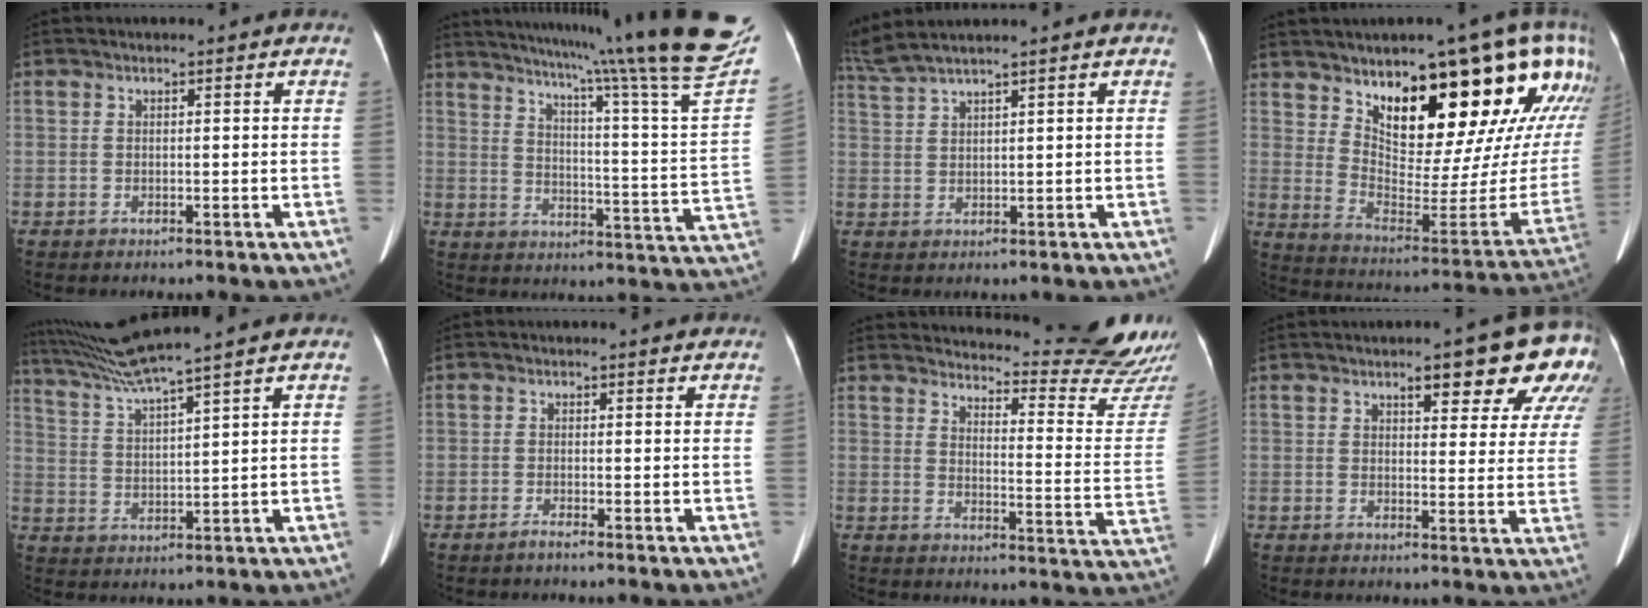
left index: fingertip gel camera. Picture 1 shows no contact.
{"total": 28.4, "force": [22.9, -1.7, 16.8], "torque": [-0.231, -0.092, 0.290]}
{"total": 8.3, "force": [7.0, -1.1, 4.2], "torque": [-0.088, 0.016, 0.132]}
{"total": 24.8, "force": [16.3, 5.4, 17.8], "torque": [-0.254, -0.054, 0.224]}
{"total": 9.3, "force": [7.8, -2.7, 4.2], "torque": [-0.083, -0.004, 0.149]}
{"total": 0.8, "force": [-0.6, 0.0, 0.5], "torque": [-0.012, -0.006, -0.015]}
{"total": 20.6, "force": [19.8, -0.5, 5.7], "torque": [-0.085, -0.149, 0.226]}
{"total": 12.1, "force": [8.4, 3.3, 8.1], "torque": [-0.080, -0.014, 0.080]}